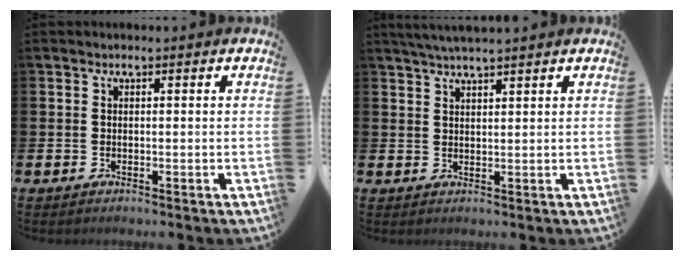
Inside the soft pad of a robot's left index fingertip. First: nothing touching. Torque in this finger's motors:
{"motor_torque": [-0.14, -0.58, 0.31, 0.13]}